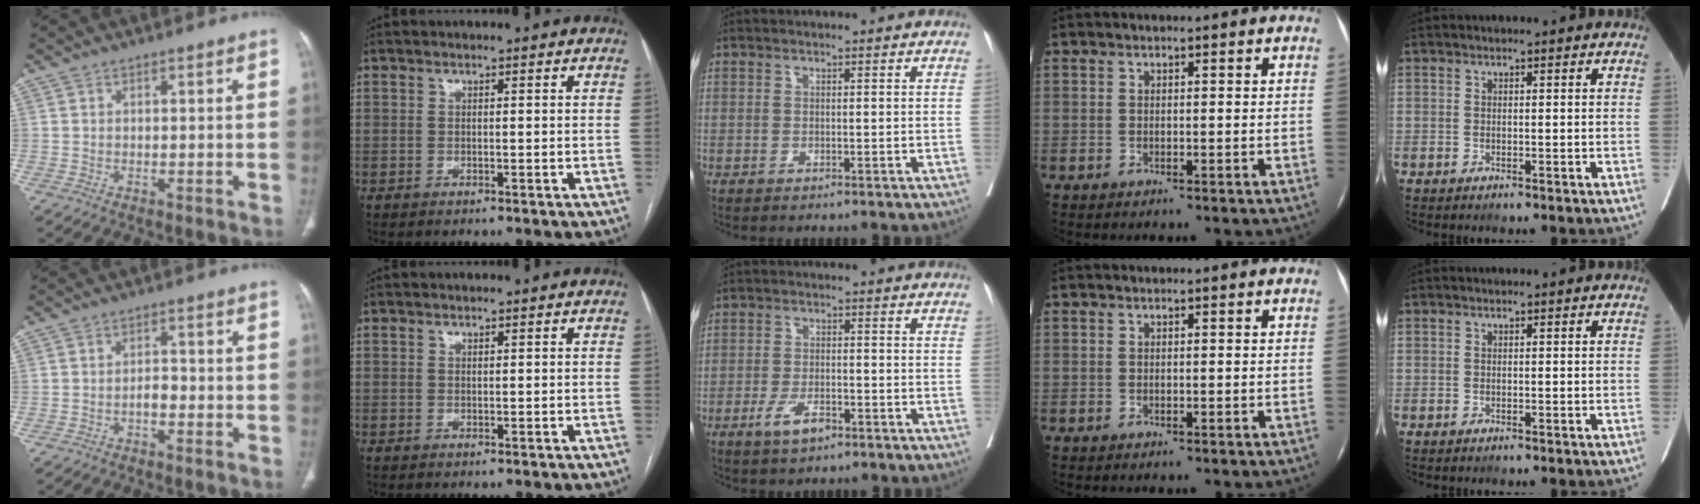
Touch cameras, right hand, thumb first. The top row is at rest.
{"thumb": {"total": 2.2, "force": [-1.0, 1.3, 1.6], "torque": [-0.018, 0.013, -0.018]}, "middle": {"total": 4.3, "force": [-2.5, 1.5, 3.1], "torque": [-0.063, -0.002, -0.043]}}